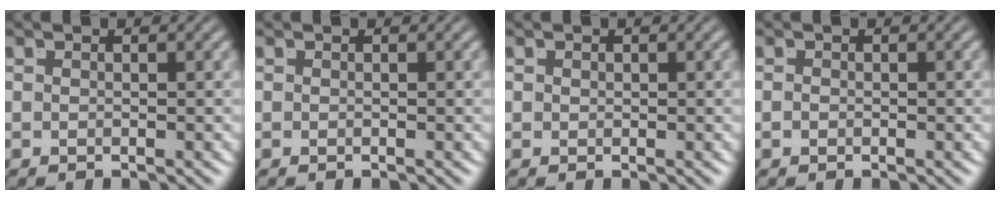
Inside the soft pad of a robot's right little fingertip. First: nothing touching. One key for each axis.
{"total": 0.0}
{"total": 0.5, "fx": 0.3, "fy": 0.4, "fz": 0.2, "tx": -0.008, "ty": -0.007, "tz": 0.010}
{"total": 0.6, "fx": -0.3, "fy": -0.5, "fz": 0.1, "tx": -0.002, "ty": -0.010, "tz": 0.001}